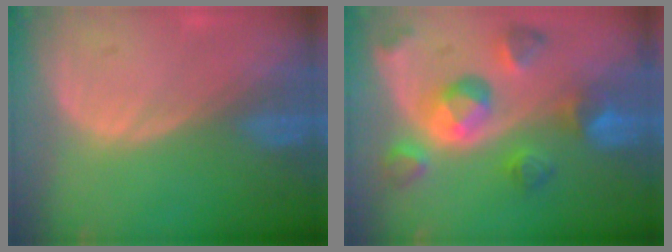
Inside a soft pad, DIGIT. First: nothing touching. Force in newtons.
{"total": 9.7, "press": 8.8, "slide": 4.1}